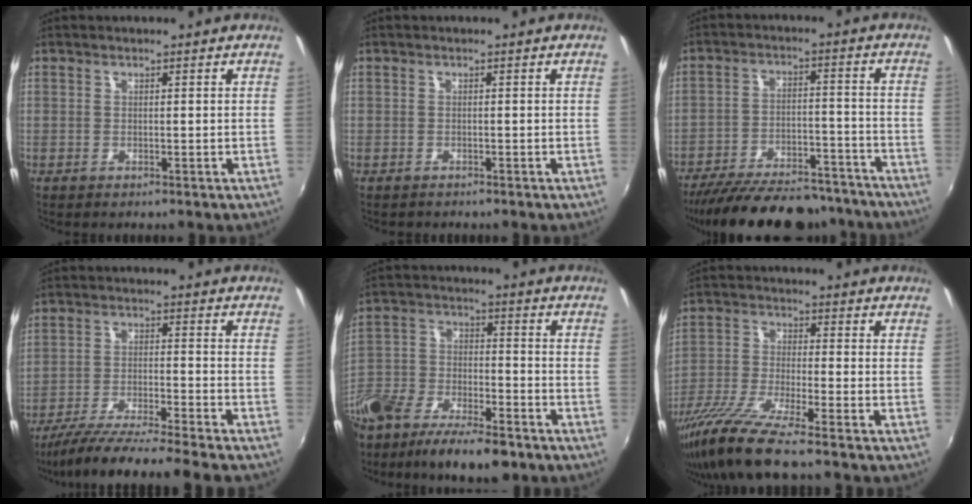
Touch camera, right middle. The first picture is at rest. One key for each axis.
{"total": 0.7, "fx": -0.7, "fy": 0.2, "fz": 0.0, "tx": -0.005, "ty": 0.000, "tz": -0.010}
{"total": 24.2, "fx": -20.9, "fy": 7.2, "fz": 9.7, "tx": -0.192, "ty": -0.003, "tz": -0.284}
{"total": 14.7, "fx": -13.1, "fy": -2.1, "fz": 6.4, "tx": -0.132, "ty": -0.031, "tz": -0.222}
{"total": 15.3, "fx": -9.8, "fy": 6.6, "fz": 9.7, "tx": -0.215, "ty": -0.024, "tz": -0.177}
{"total": 12.7, "fx": -9.8, "fy": -0.1, "fz": 8.0, "tx": -0.168, "ty": -0.037, "tz": -0.185}